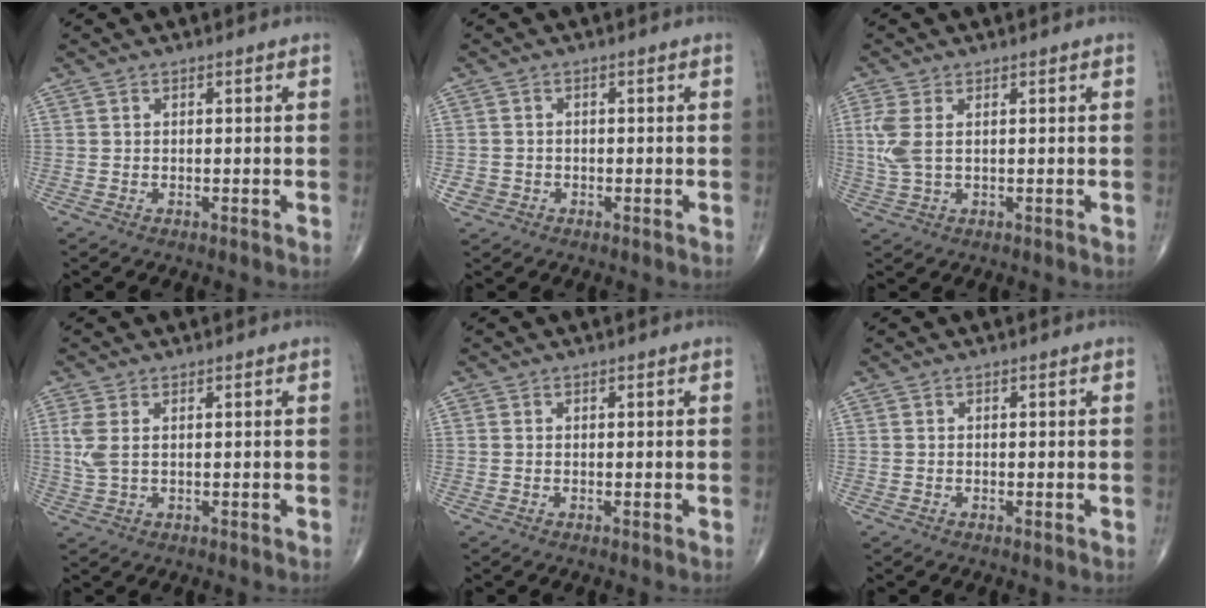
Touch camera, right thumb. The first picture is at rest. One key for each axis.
{"total": 2.1, "fx": -0.8, "fy": 1.9, "fz": 0.5, "tx": -0.001, "ty": 0.008, "tz": -0.012}
{"total": 4.7, "fx": 0.8, "fy": 2.3, "fz": 4.1, "tx": -0.117, "ty": 0.004, "tz": 0.021}
{"total": 3.6, "fx": 0.7, "fy": 1.7, "fz": 3.1, "tx": -0.089, "ty": 0.004, "tz": 0.021}
{"total": 0.0}
{"total": 0.0}